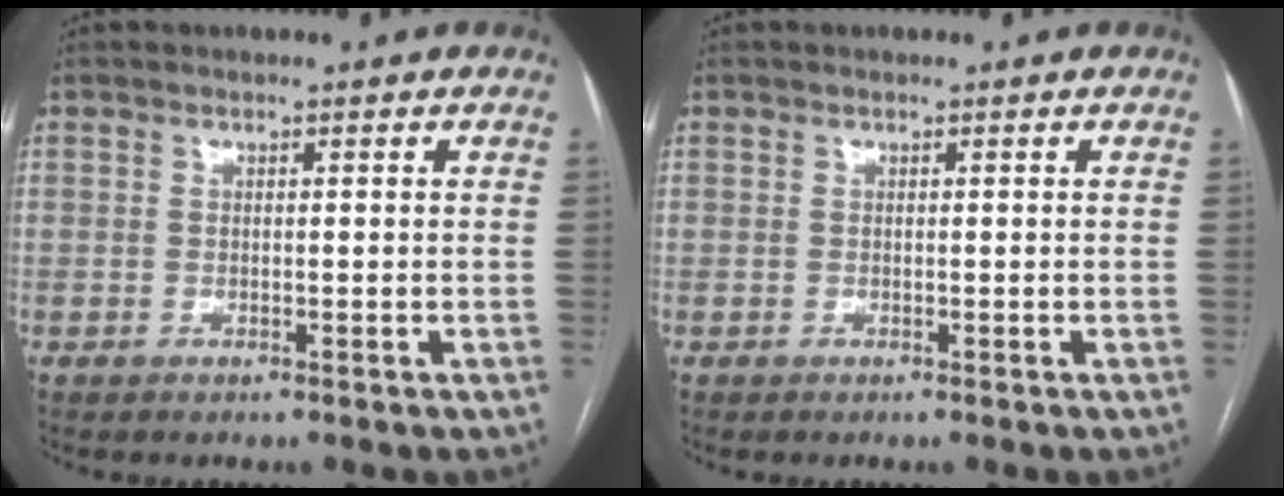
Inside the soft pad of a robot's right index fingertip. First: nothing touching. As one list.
[{"total": 0.0}]